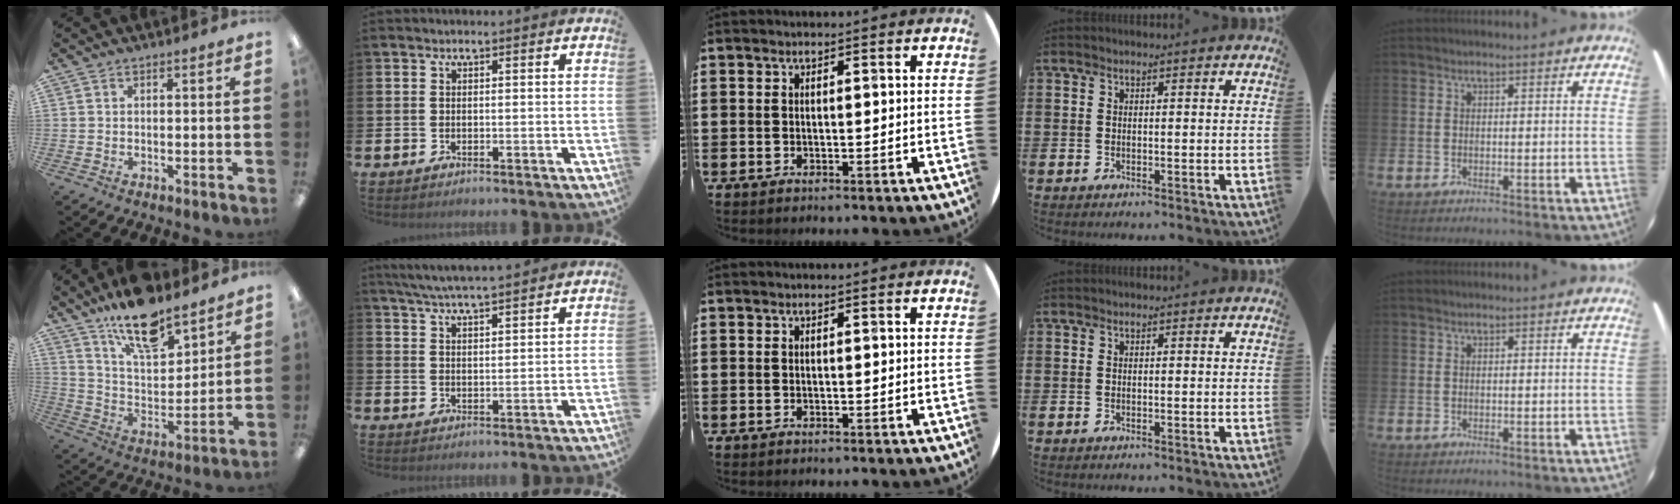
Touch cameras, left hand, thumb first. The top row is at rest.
{"thumb": {"total": 16.2, "force": [12.9, 5.7, 8.0], "torque": [-0.137, -0.078, 0.225]}, "index": {"total": 5.4, "force": [5.2, 0.0, 1.3], "torque": [-0.042, -0.021, 0.094]}}